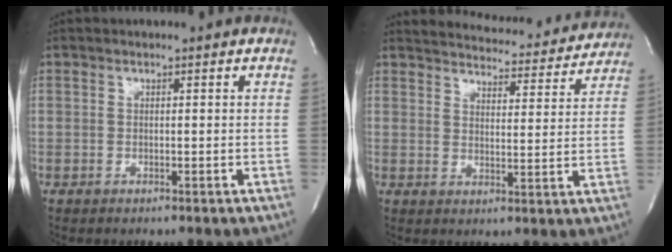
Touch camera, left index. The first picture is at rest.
{"total": 16.2, "force": [15.6, 3.2, 3.0], "torque": [-0.029, -0.015, 0.185]}